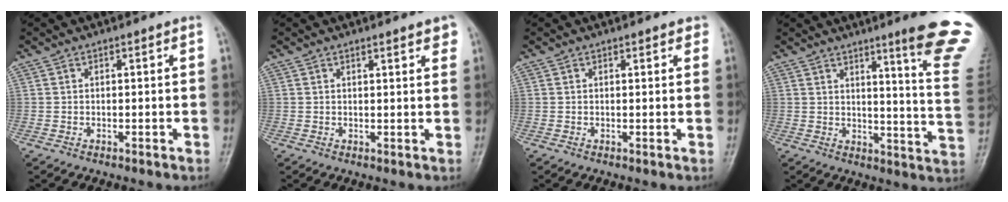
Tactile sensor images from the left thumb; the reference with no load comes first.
{"total": 3.0, "force": [2.3, 0.6, 1.8], "torque": [-0.011, -0.008, 0.027]}
{"total": 1.9, "force": [1.4, 0.8, 1.0], "torque": [0.000, -0.001, 0.012]}
{"total": 16.9, "force": [11.2, 0.4, 12.7], "torque": [-0.135, -0.085, 0.134]}